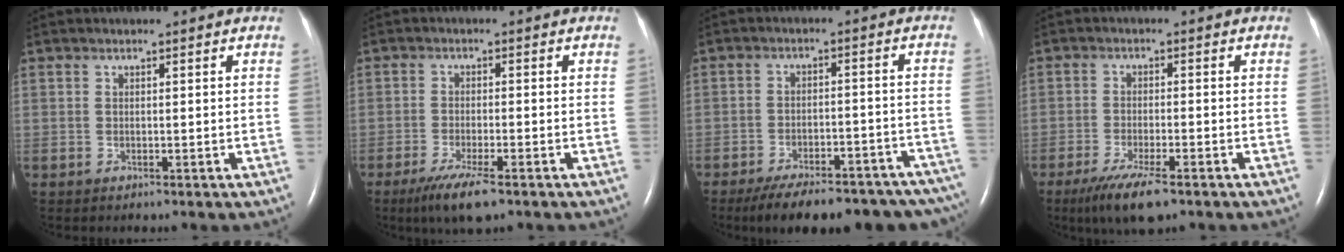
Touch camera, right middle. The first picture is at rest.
{"total": 6.4, "force": [-4.2, 0.9, 4.8], "torque": [-0.093, -0.017, -0.069]}
{"total": 21.1, "force": [-17.1, 6.2, 10.7], "torque": [-0.121, 0.002, -0.217]}
{"total": 7.5, "force": [-5.1, 1.3, 5.4], "torque": [-0.100, -0.018, -0.083]}